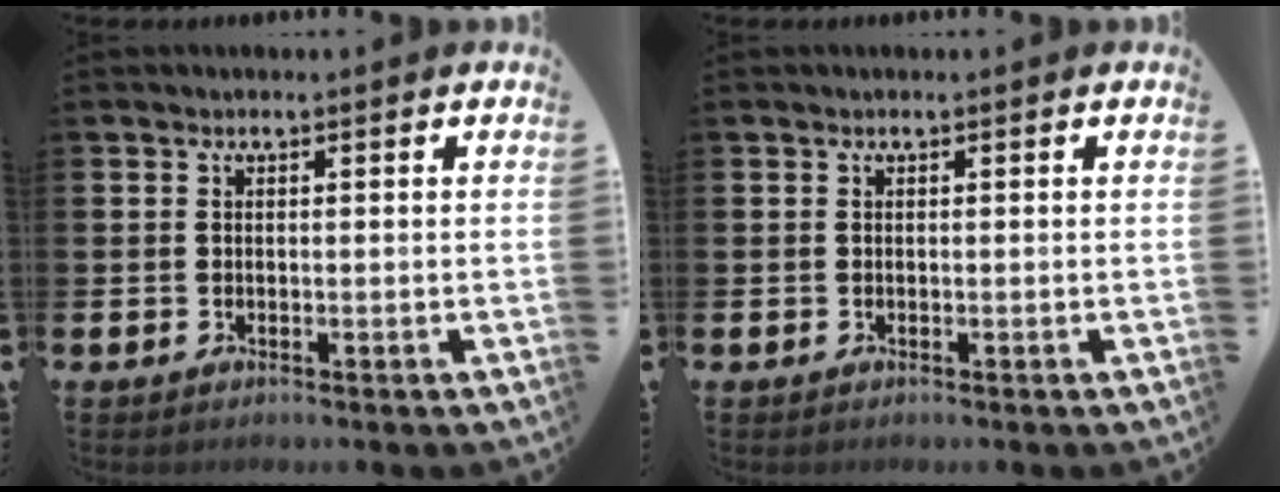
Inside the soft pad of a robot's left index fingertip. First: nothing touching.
{"total": 0.0}